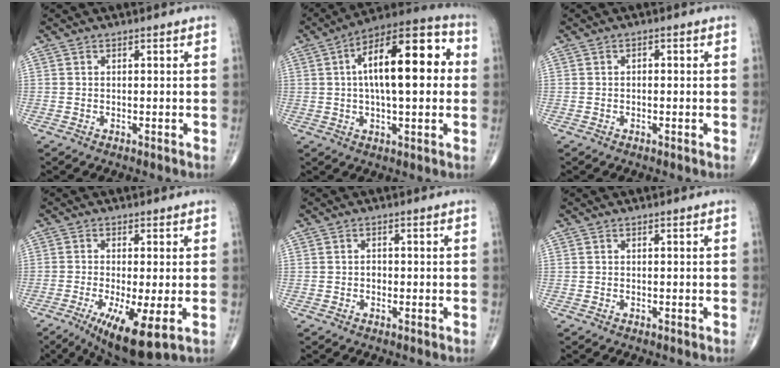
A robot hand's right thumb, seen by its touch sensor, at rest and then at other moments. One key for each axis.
{"total": 19.6, "fx": 2.8, "fy": 7.8, "fz": 17.8, "tx": -0.253, "ty": 0.028, "tz": 0.032}
{"total": 0.7, "fx": -0.1, "fy": 0.5, "fz": 0.5, "tx": -0.001, "ty": 0.003, "tz": -0.005}
{"total": 10.9, "fx": -3.7, "fy": 2.5, "fz": 10.0, "tx": -0.177, "ty": -0.021, "tz": -0.054}
{"total": 1.0, "fx": -0.3, "fy": 0.8, "fz": 0.6, "tx": -0.005, "ty": 0.003, "tz": -0.006}
{"total": 0.0}